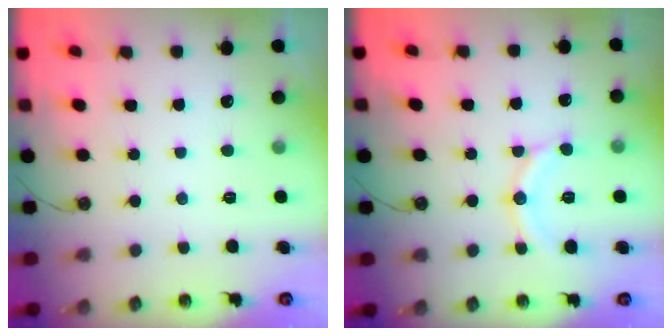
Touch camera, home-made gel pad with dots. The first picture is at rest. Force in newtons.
{"total": 12.8, "press": 12.7, "slide": 1.1}